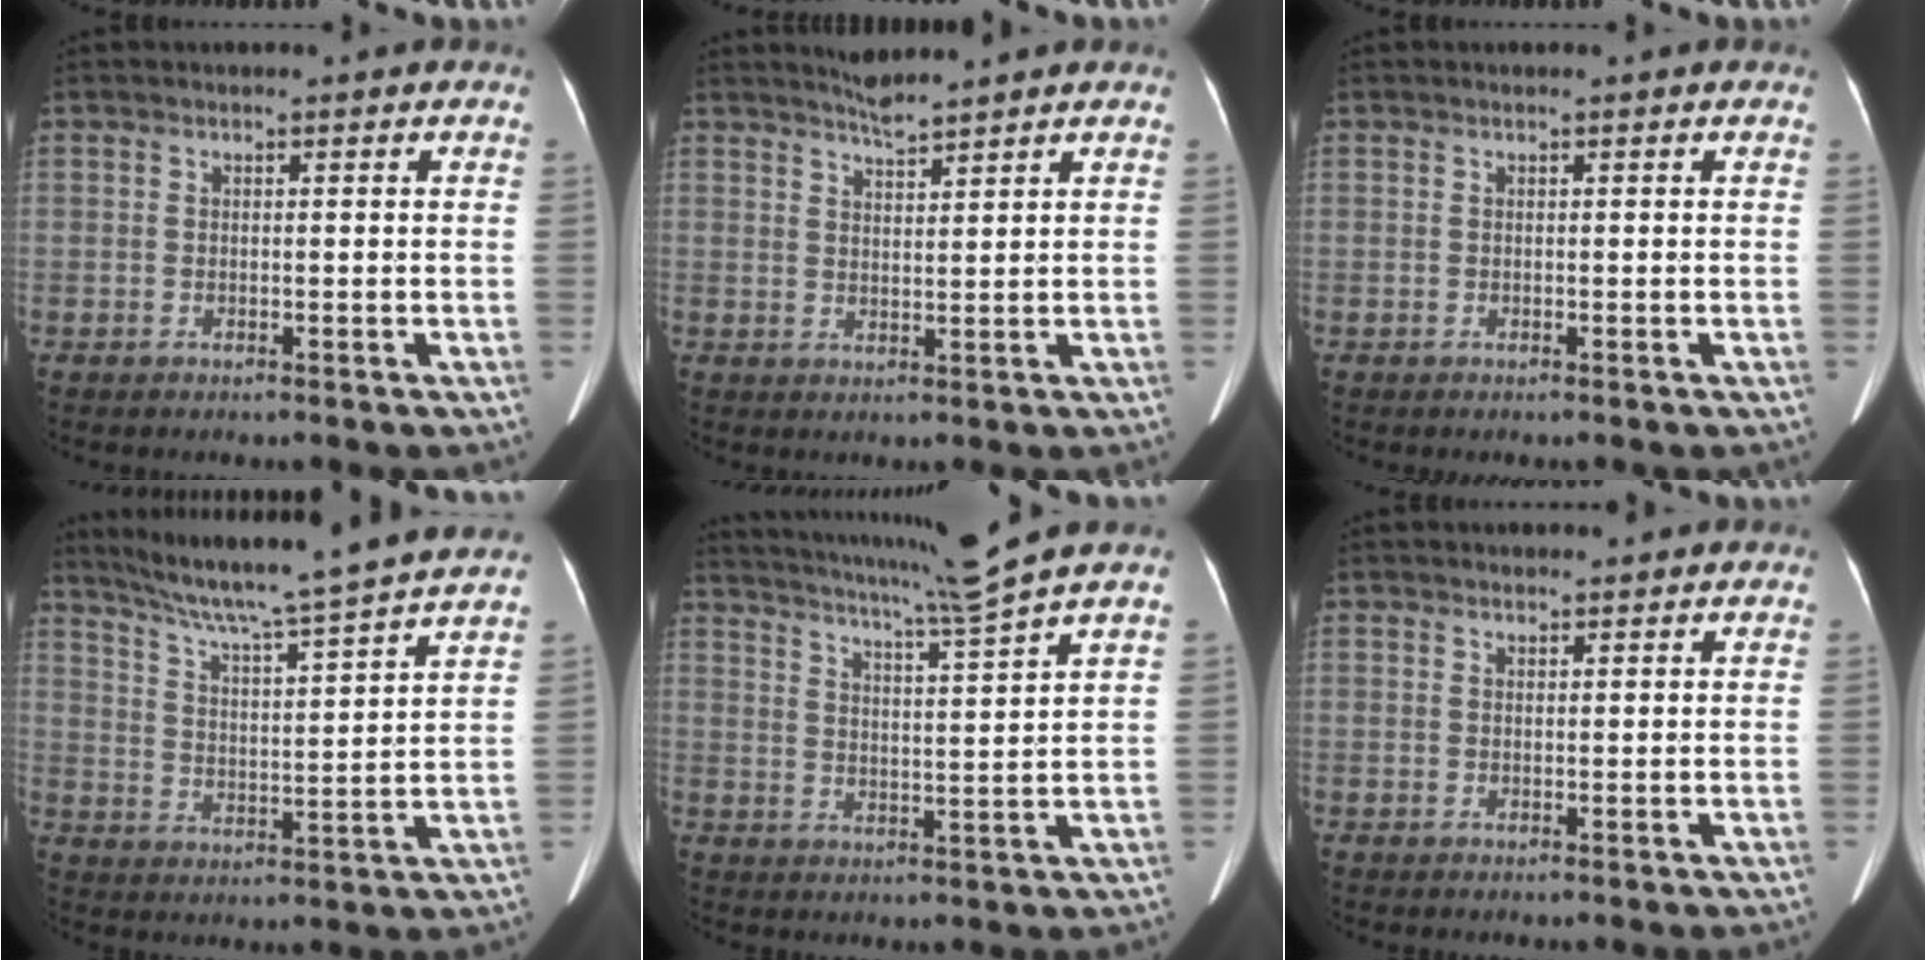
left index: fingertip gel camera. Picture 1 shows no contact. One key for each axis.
{"total": 3.2, "fx": 3.0, "fy": -0.5, "fz": 1.0, "tx": -0.021, "ty": 0.003, "tz": 0.059}
{"total": 0.0}
{"total": 18.5, "fx": 16.3, "fy": -1.9, "fz": 8.7, "tx": -0.151, "ty": -0.013, "tz": 0.236}
{"total": 10.8, "fx": 9.2, "fy": -2.9, "fz": 4.9, "tx": -0.093, "ty": -0.029, "tz": 0.146}
{"total": 1.5, "fx": 1.4, "fy": 0.4, "fz": 0.4, "tx": -0.008, "ty": 0.011, "tz": 0.024}